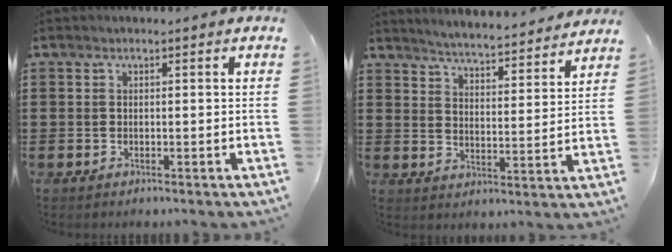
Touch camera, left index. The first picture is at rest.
{"total": 4.5, "force": [4.4, -0.7, 0.4], "torque": [-0.030, -0.037, 0.072]}